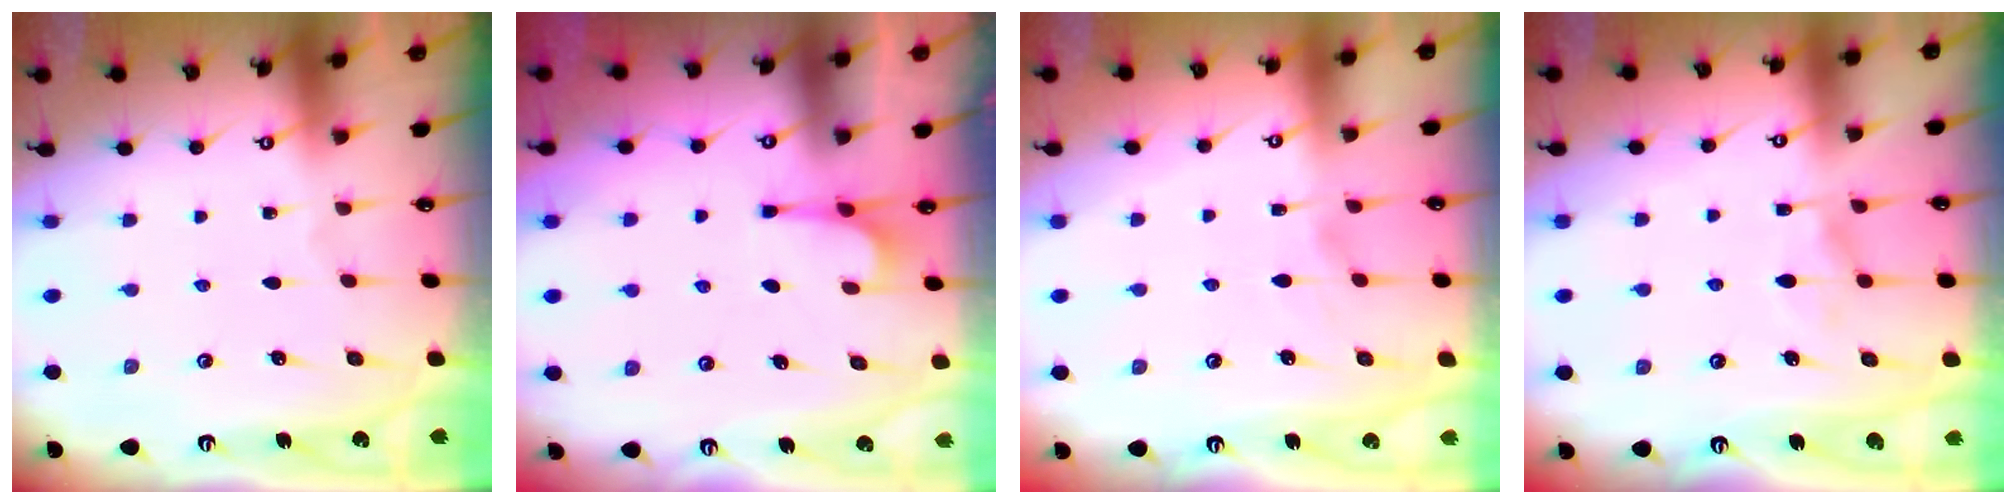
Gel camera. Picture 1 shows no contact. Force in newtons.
{"total": 2.1, "press": 1.9, "slide": 0.8}
{"total": 0.8, "press": 0.0, "slide": 0.8}
{"total": 7.0, "press": 6.9, "slide": 0.6}